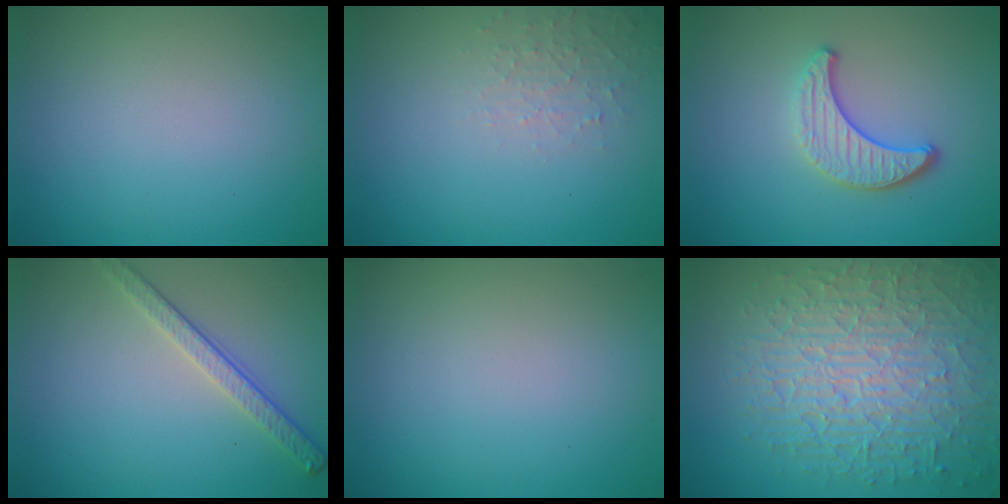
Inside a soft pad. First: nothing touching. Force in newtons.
{"total": 1.8, "press": 1.8, "slide": 0.4}
{"total": 3.3, "press": 2.8, "slide": 1.7}
{"total": 2.8, "press": 2.5, "slide": 1.2}
{"total": 0.0}
{"total": 10.1, "press": 6.6, "slide": 7.6}